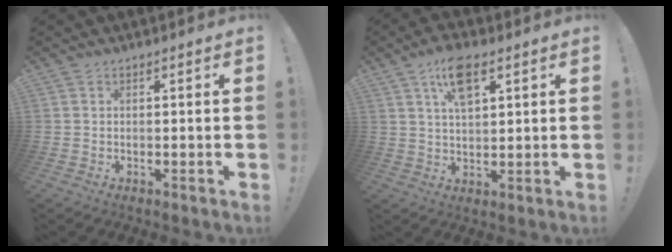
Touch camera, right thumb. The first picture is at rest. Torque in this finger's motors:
{"motor_torque": [0.21, 1.75, 0.05, 0.19, 0.02]}